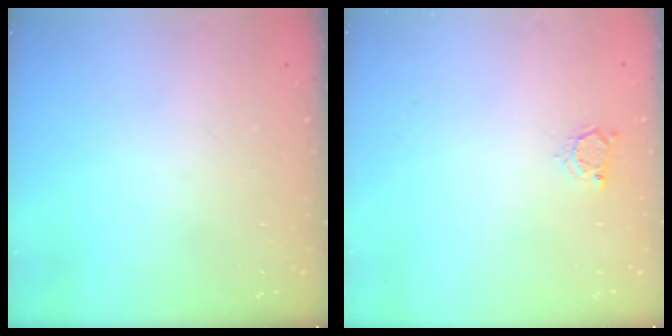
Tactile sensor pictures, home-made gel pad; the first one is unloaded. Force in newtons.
{"total": 3.2, "press": 3.1, "slide": 0.4}